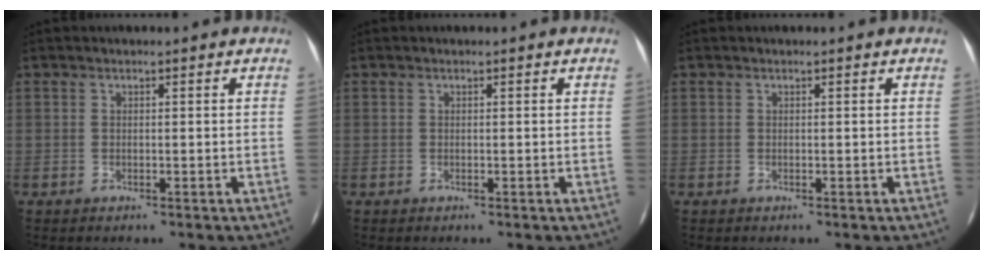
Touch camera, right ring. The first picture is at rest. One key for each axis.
{"total": 0.0}
{"total": 0.0}